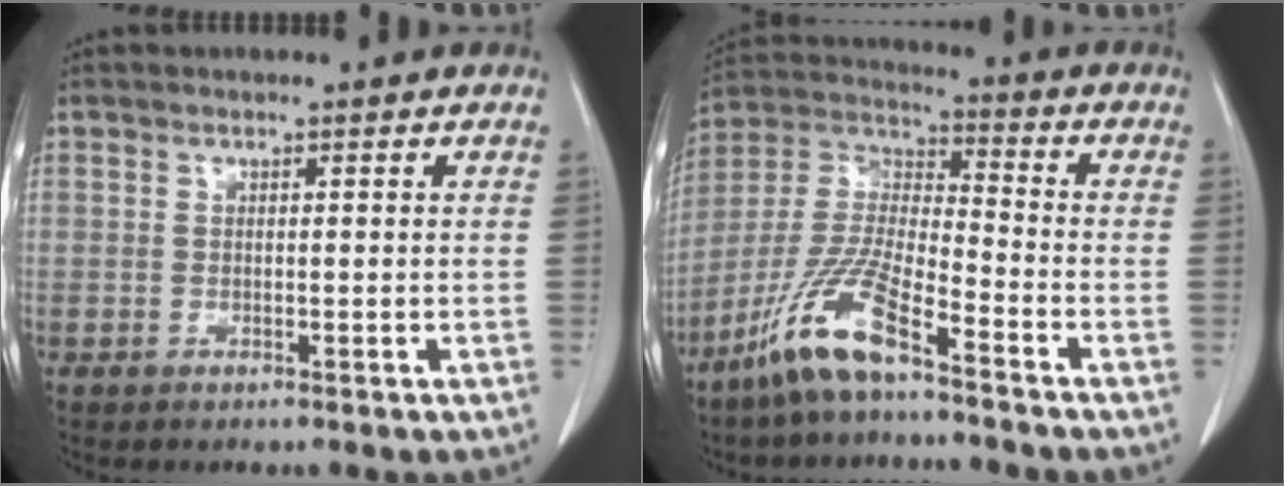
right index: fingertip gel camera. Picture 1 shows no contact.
{"total": 12.0, "force": [-8.1, 1.6, 8.8], "torque": [-0.193, -0.014, -0.164]}